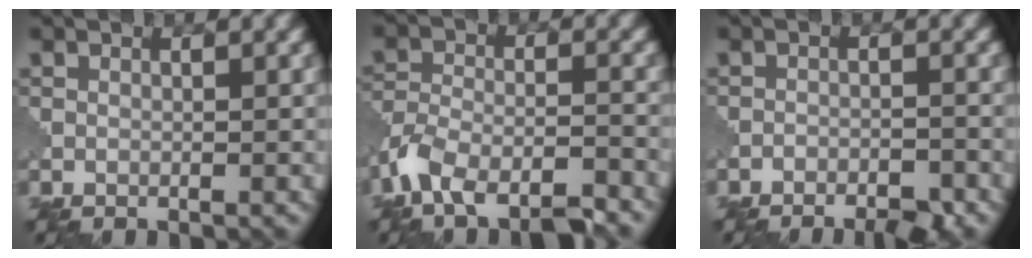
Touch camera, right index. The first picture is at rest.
{"total": 7.6, "force": [-5.9, 2.6, 4.2], "torque": [-0.082, -0.011, -0.119]}
{"total": 3.6, "force": [-3.2, 0.8, 1.4], "torque": [-0.020, 0.002, -0.052]}